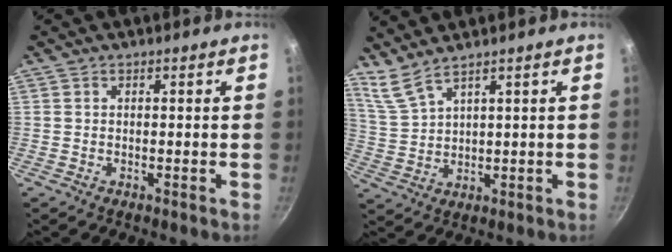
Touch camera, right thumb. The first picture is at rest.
{"total": 5.0, "force": [4.3, 0.5, 2.5], "torque": [-0.059, -0.029, 0.102]}